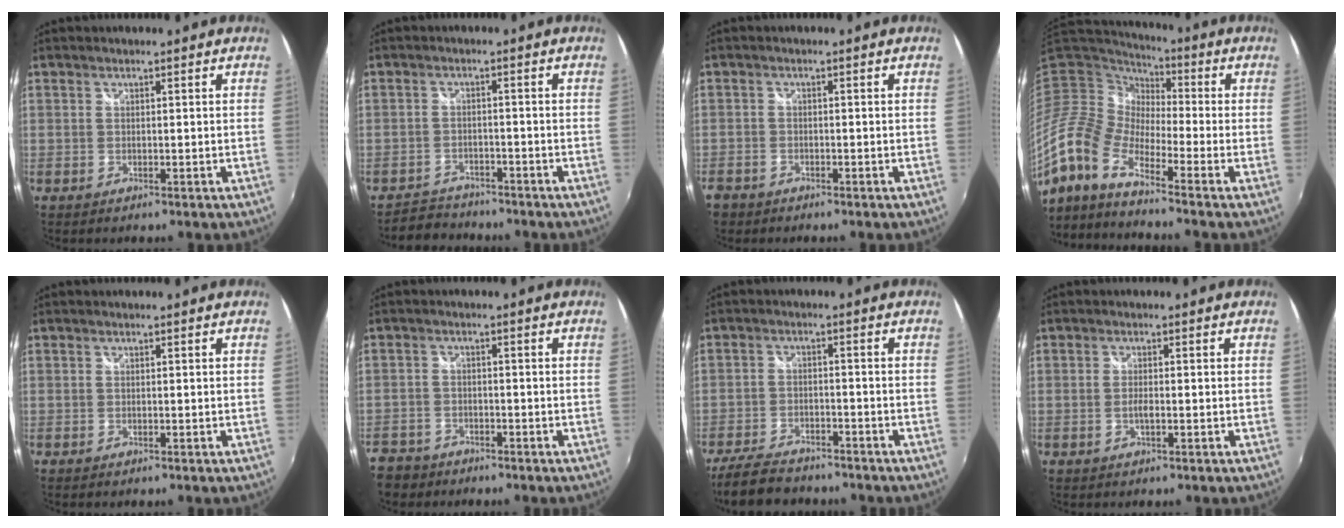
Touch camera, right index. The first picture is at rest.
{"total": 5.5, "force": [-5.1, 2.2, 0.2], "torque": [-0.026, 0.008, -0.088]}
{"total": 2.8, "force": [-2.2, 1.6, 0.6], "torque": [-0.018, -0.003, -0.043]}
{"total": 14.3, "force": [-7.9, 4.8, 10.9], "torque": [-0.189, -0.024, -0.172]}
{"total": 0.5, "force": [-0.5, 0.2, 0.1], "torque": [-0.005, -0.003, -0.010]}
{"total": 7.4, "force": [-5.4, 4.9, 1.6], "torque": [-0.065, 0.007, -0.098]}
{"total": 11.1, "force": [-9.3, 4.3, 4.3], "torque": [-0.121, -0.014, -0.154]}
{"total": 1.5, "force": [-0.5, 0.3, 1.4], "torque": [-0.030, -0.002, -0.010]}